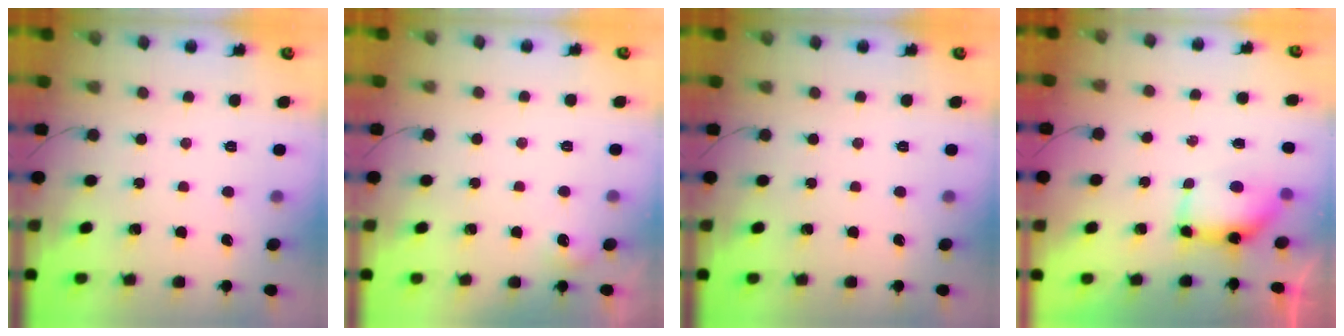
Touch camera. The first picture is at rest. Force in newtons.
{"total": 4.5, "press": 4.3, "slide": 1.4}
{"total": 0.0}
{"total": 7.3, "press": 7.2, "slide": 1.1}